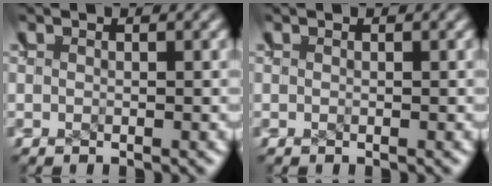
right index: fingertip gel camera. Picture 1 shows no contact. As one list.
[{"total": 0.0}]